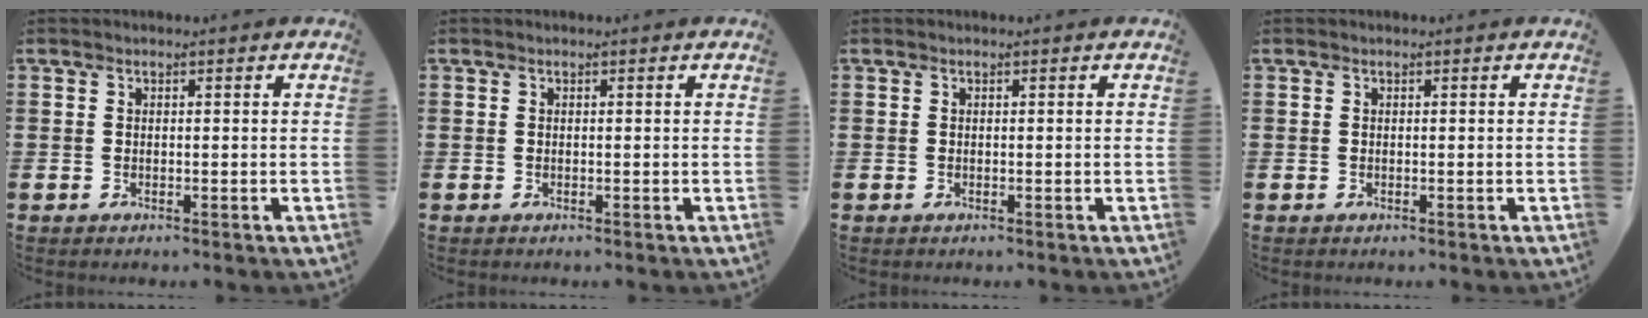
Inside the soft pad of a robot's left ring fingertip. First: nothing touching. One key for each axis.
{"total": 0.0}
{"total": 0.0}
{"total": 0.0}